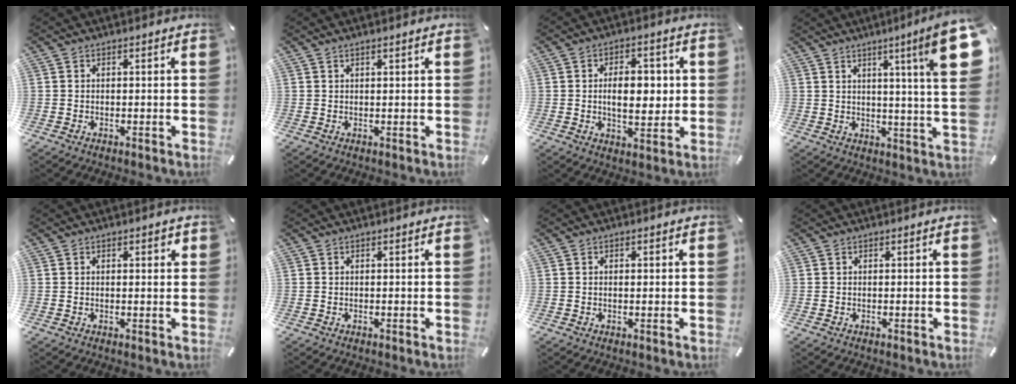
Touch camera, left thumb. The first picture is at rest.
{"total": 1.0, "force": [0.5, 0.0, 0.8], "torque": [-0.015, -0.001, 0.009]}
{"total": 9.5, "force": [0.6, 5.6, 7.7], "torque": [-0.105, 0.003, 0.006]}
{"total": 14.6, "force": [5.9, 0.2, 13.4], "torque": [-0.202, -0.035, 0.080]}
{"total": 1.2, "force": [0.5, 0.6, 0.9], "torque": [-0.011, 0.000, 0.007]}
{"total": 0.0}
{"total": 0.8, "force": [0.0, 0.5, 0.6], "torque": [-0.013, 0.003, -0.002]}
{"total": 0.0}